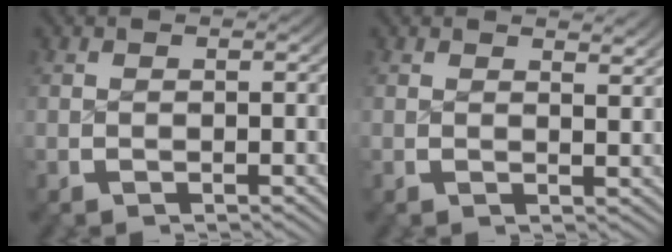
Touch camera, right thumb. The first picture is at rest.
{"total": 1.7, "force": [1.4, 0.2, 0.8], "torque": [-0.005, -0.004, 0.021]}